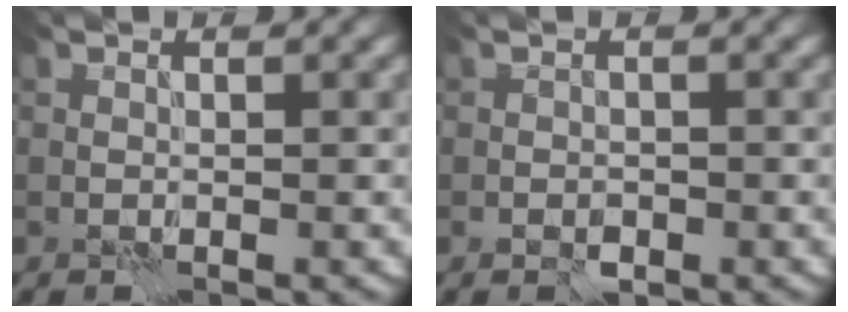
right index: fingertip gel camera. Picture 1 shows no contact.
{"total": 1.5, "force": [-0.7, 1.1, 0.8], "torque": [-0.013, -0.002, -0.013]}